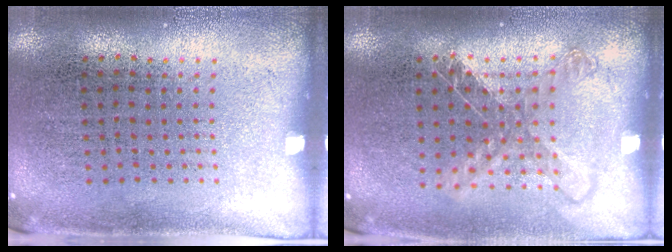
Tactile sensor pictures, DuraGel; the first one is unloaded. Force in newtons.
{"total": 1.3, "press": 1.1, "slide": 0.7}